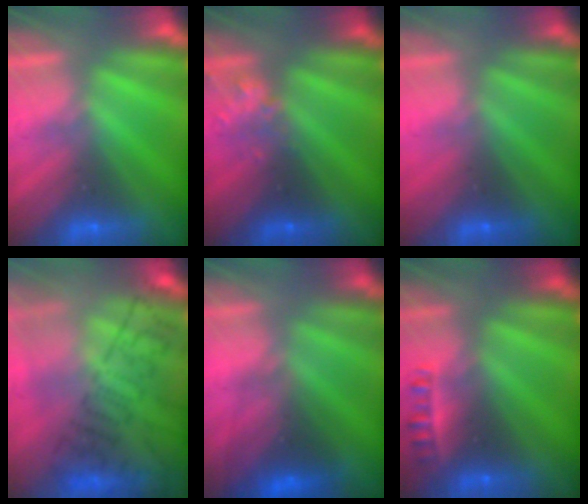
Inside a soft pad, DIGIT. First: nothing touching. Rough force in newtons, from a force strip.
{"total": 2.4}
{"total": 3.0}
{"total": 8.7}
{"total": 2.2}
{"total": 2.3}